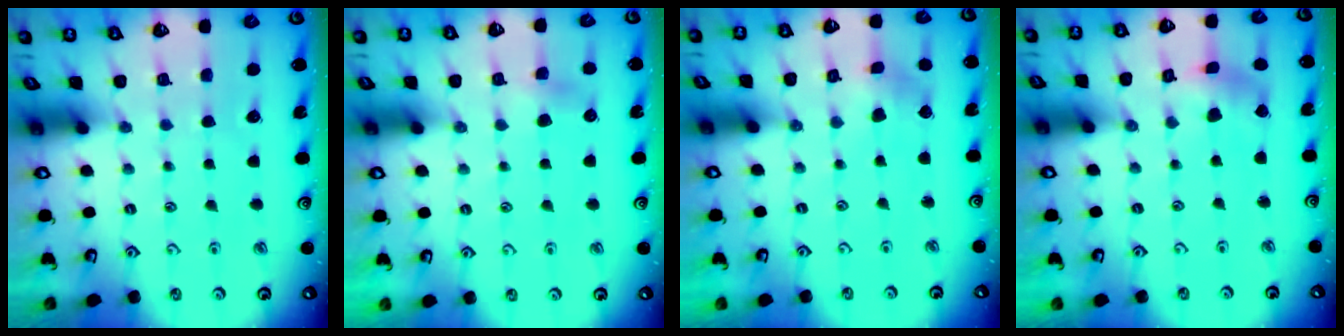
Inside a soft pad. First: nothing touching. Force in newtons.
{"total": 3.7, "press": 3.7, "slide": 0.6}
{"total": 3.0, "press": 3.0, "slide": 0.1}
{"total": 2.8, "press": 2.7, "slide": 0.4}